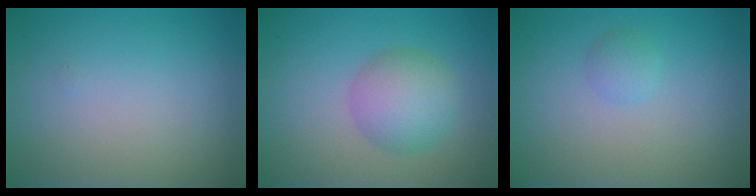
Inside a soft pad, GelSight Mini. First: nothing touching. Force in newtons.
{"total": 4.2, "press": 4.2, "slide": 0.1}
{"total": 1.1, "press": 1.1, "slide": 0.1}